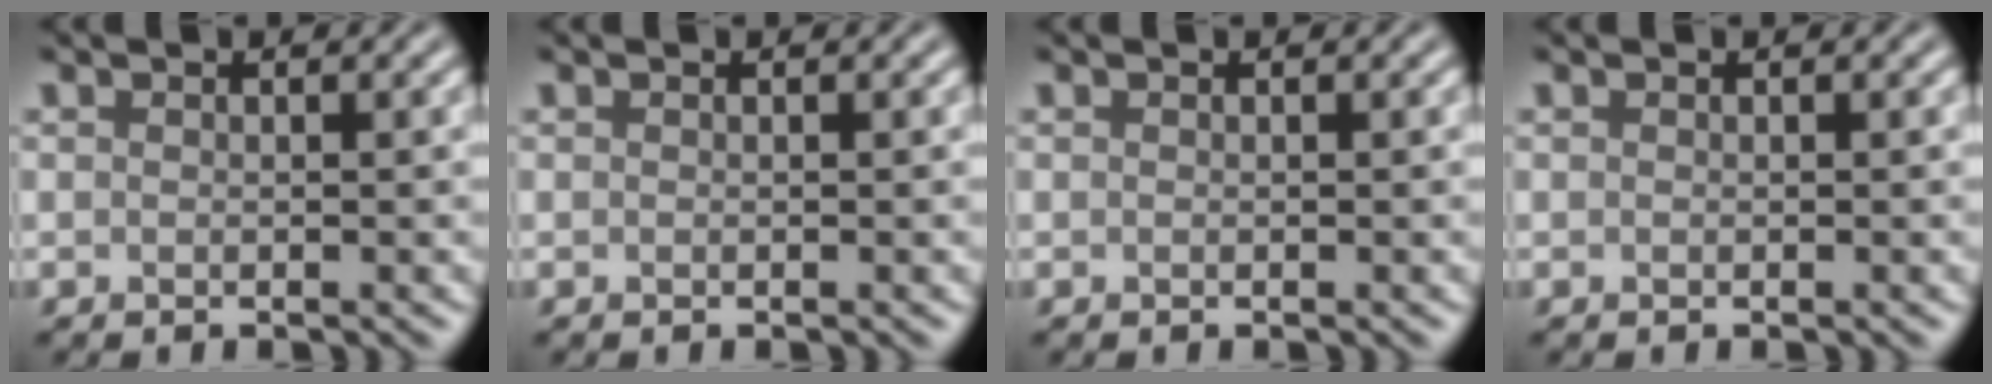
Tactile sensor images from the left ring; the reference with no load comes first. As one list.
[{"total": 0.0}, {"total": 0.0}, {"total": 0.0}]